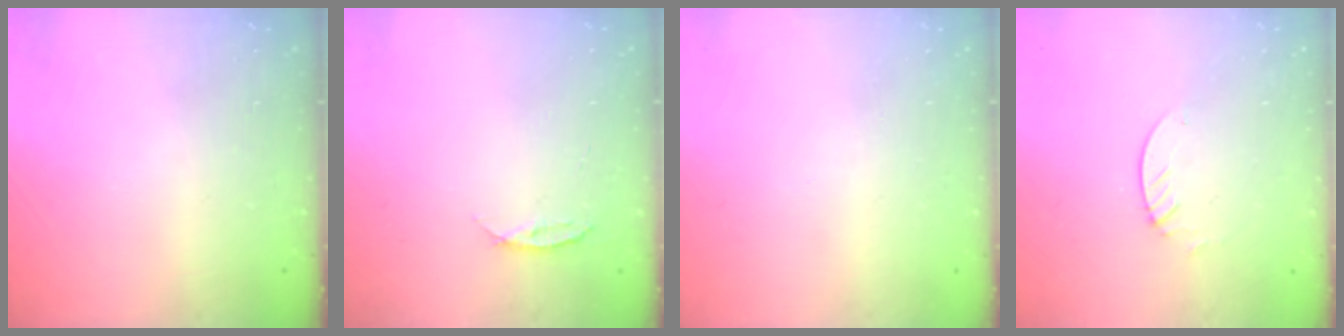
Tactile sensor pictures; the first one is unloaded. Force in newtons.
{"total": 4.0, "press": 4.0, "slide": 0.4}
{"total": 0.0}
{"total": 1.3, "press": 1.3, "slide": 0.1}